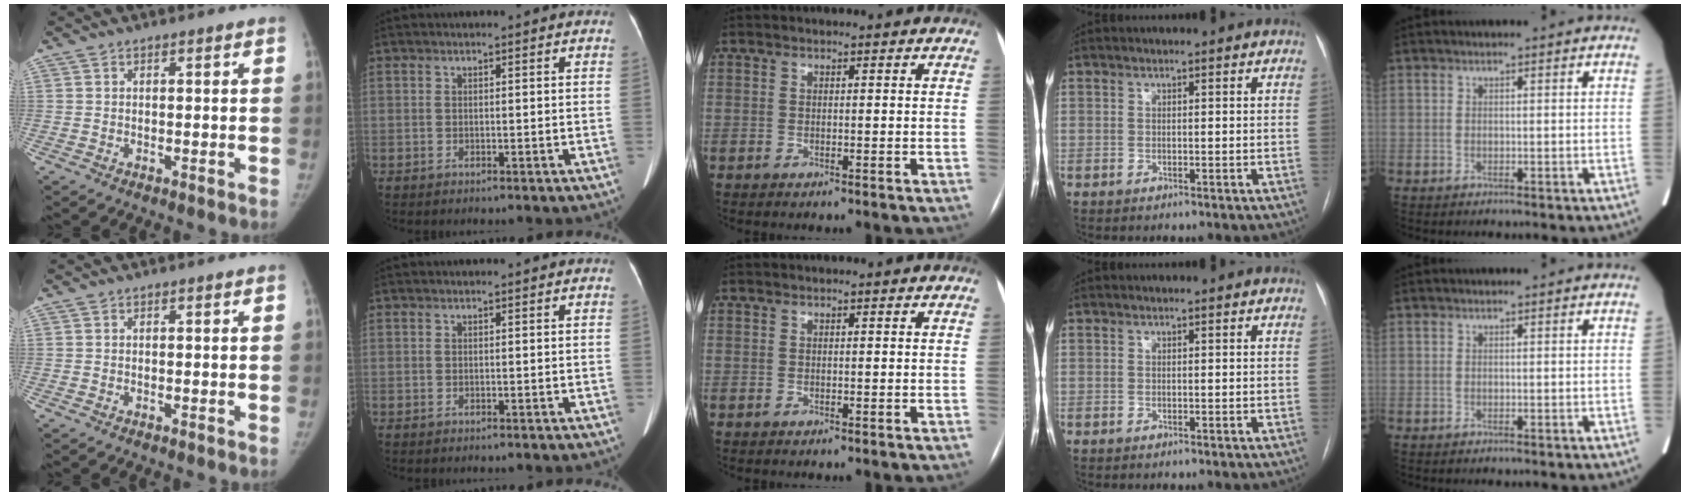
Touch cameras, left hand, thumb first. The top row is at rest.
{}